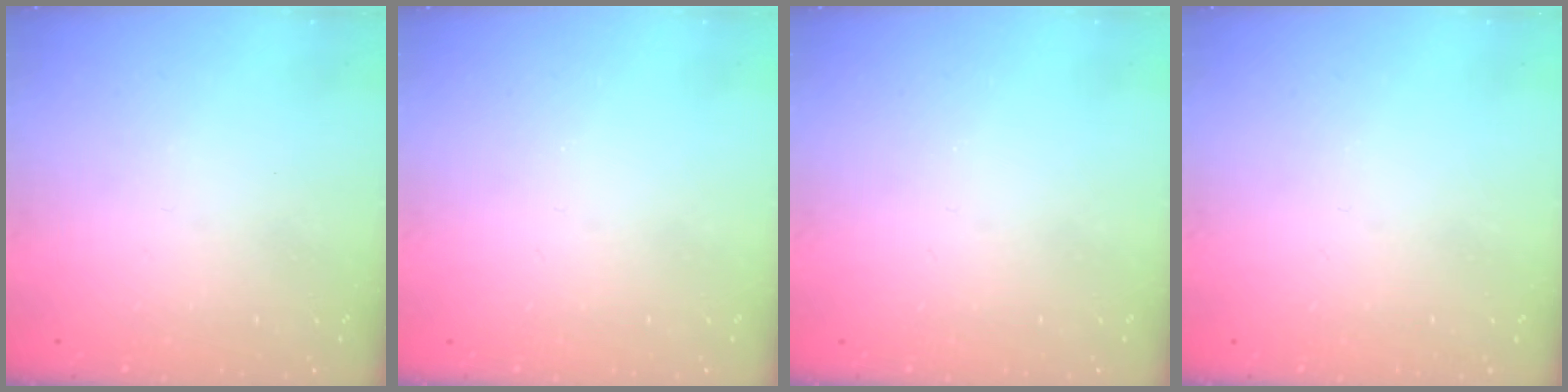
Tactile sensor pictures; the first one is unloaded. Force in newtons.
{"total": 0.0}
{"total": 0.0}
{"total": 0.0}